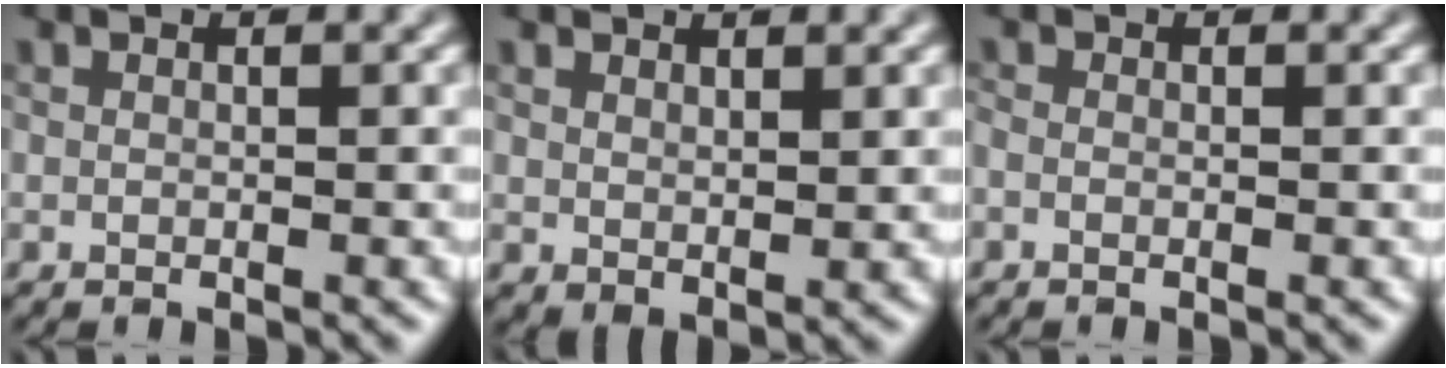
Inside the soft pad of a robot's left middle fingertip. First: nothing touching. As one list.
[{"total": 1.5, "force": [1.0, 0.7, 0.9], "torque": [-0.019, -0.005, 0.024]}, {"total": 0.6, "force": [-0.3, 0.3, 0.4], "torque": [-0.010, -0.005, -0.008]}]